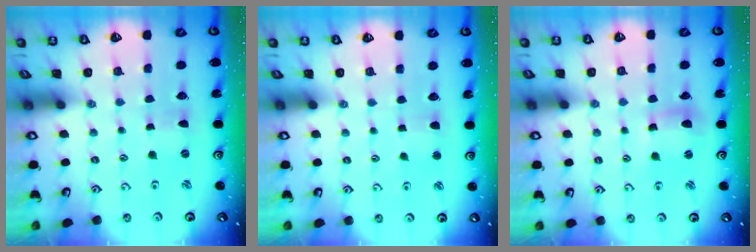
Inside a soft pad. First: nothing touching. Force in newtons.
{"total": 2.3, "press": 2.3, "slide": 0.4}
{"total": 6.7, "press": 6.6, "slide": 0.8}